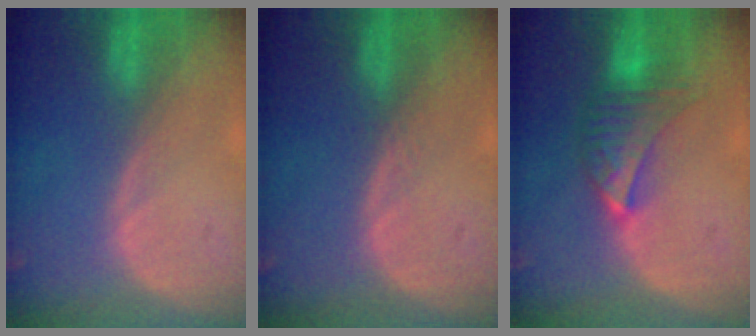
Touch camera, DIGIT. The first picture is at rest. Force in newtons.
{"total": 0.6, "press": 0.6, "slide": 0.0}
{"total": 6.8, "press": 6.4, "slide": 2.3}